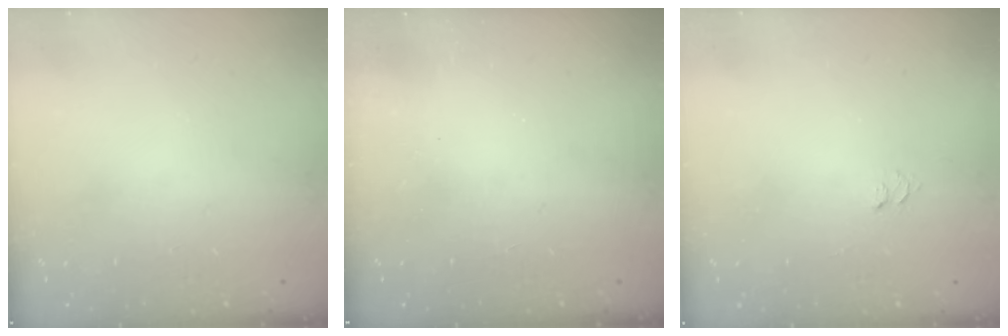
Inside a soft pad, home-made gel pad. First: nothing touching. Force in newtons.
{"total": 2.5, "press": 2.4, "slide": 0.8}
{"total": 3.6, "press": 3.6, "slide": 0.4}